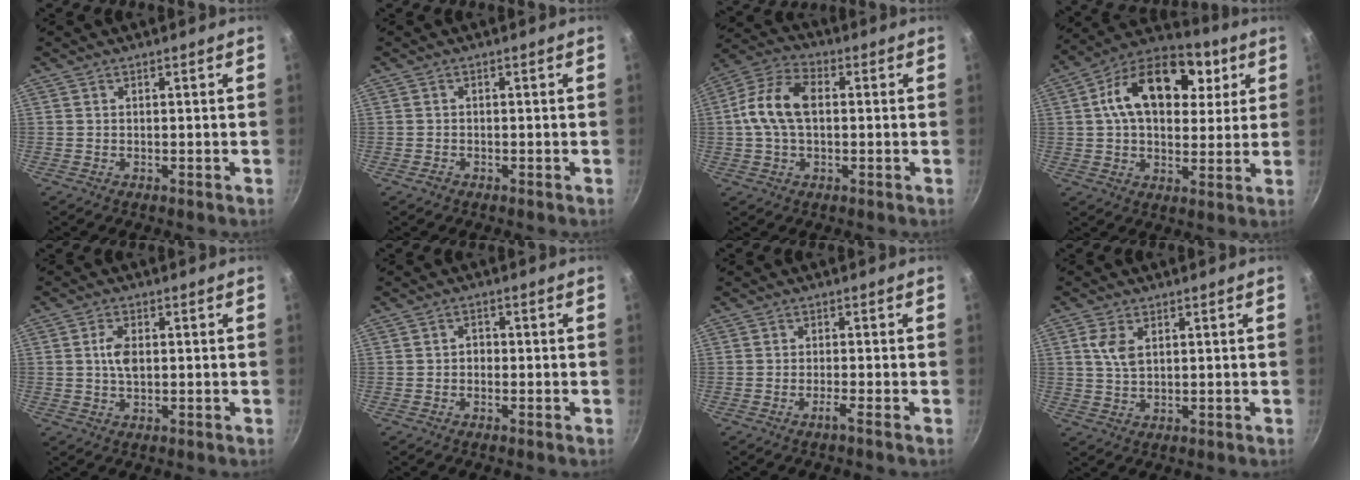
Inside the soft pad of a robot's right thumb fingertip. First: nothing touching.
{"total": 1.0, "force": [-0.7, 0.7, 0.3], "torque": [-0.005, 0.002, -0.014]}
{"total": 11.4, "force": [0.8, 6.8, 9.1], "torque": [-0.185, 0.028, 0.010]}
{"total": 20.1, "force": [5.7, 12.6, 14.6], "torque": [-0.204, 0.012, 0.080]}
{"total": 4.0, "force": [0.4, 2.2, 3.3], "torque": [-0.064, 0.001, 0.006]}
{"total": 1.6, "force": [-0.4, 1.3, 0.8], "torque": [0.000, 0.007, -0.011]}
{"total": 1.4, "force": [-1.0, -0.3, 1.0], "torque": [-0.026, 0.002, -0.024]}
{"total": 4.4, "force": [1.5, 2.5, 3.3], "torque": [-0.068, -0.003, 0.030]}